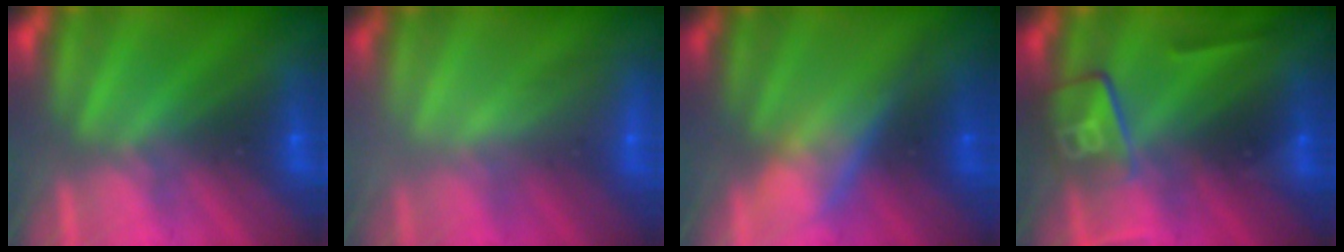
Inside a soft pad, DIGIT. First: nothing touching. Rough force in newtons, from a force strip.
{"total": 2.2}
{"total": 2.7}
{"total": 2.4}